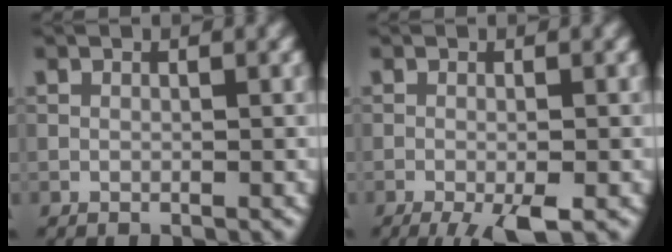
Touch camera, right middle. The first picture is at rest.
{"total": 3.8, "force": [-2.2, 0.6, 3.1], "torque": [-0.050, -0.003, -0.037]}